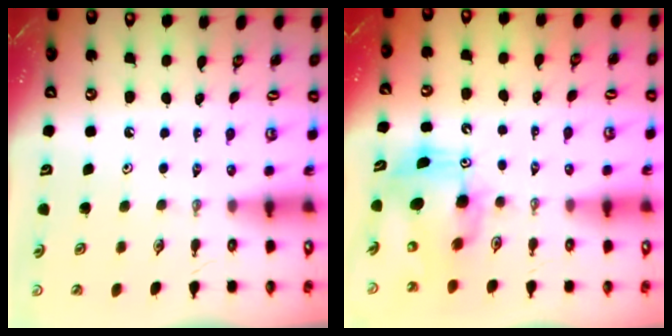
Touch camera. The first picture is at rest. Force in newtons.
{"total": 8.9, "press": 8.7, "slide": 1.8}